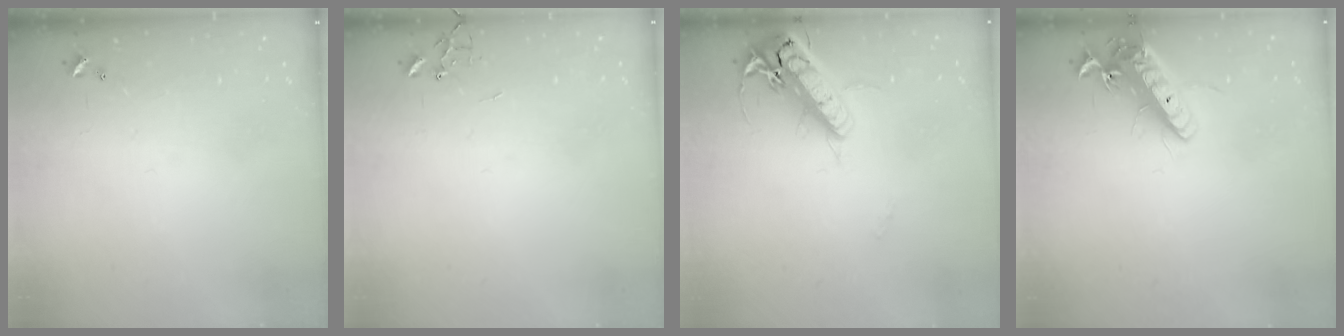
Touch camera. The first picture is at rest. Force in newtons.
{"total": 0.0}
{"total": 19.2, "press": 18.9, "slide": 3.3}
{"total": 14.1, "press": 13.9, "slide": 2.4}